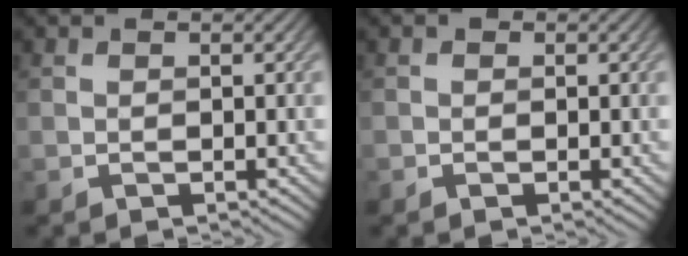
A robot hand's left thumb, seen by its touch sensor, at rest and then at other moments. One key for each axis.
{"total": 0.7, "fx": -0.2, "fy": 0.6, "fz": 0.2, "tx": -0.003, "ty": -0.004, "tz": -0.006}